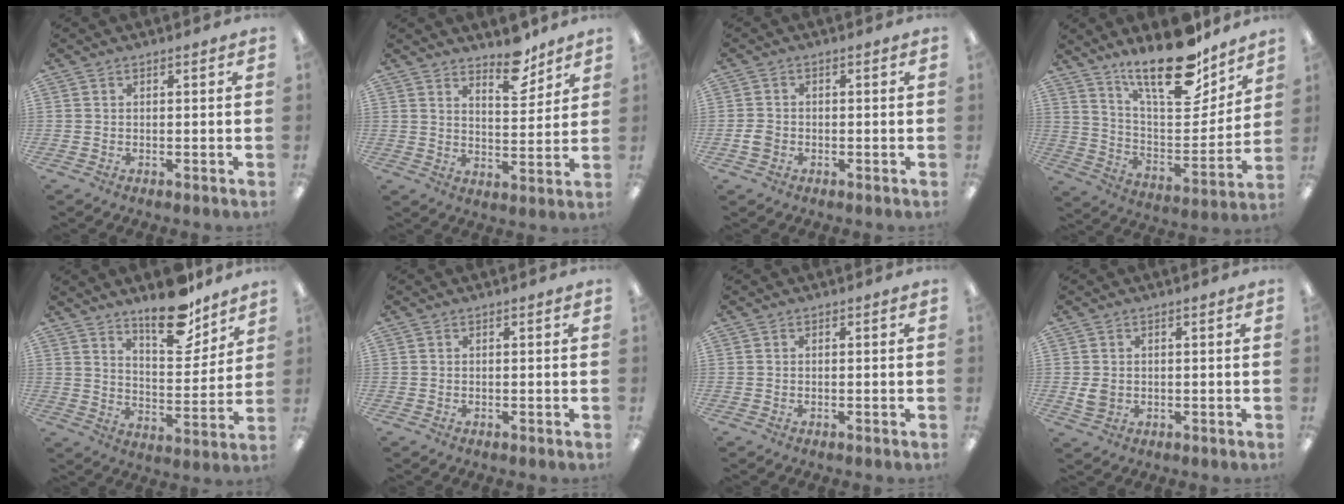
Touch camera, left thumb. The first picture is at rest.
{"total": 8.8, "force": [7.1, 3.3, 4.0], "torque": [-0.034, -0.052, 0.119]}
{"total": 2.5, "force": [-0.7, 2.0, 1.4], "torque": [-0.024, 0.006, -0.012]}
{"total": 21.2, "force": [16.2, 6.9, 11.8], "torque": [-0.188, -0.113, 0.275]}
{"total": 15.1, "force": [11.9, 5.7, 7.4], "torque": [-0.093, -0.082, 0.206]}
{"total": 0.0}
{"total": 0.0}
{"total": 3.2, "force": [0.4, 2.5, 2.0], "torque": [-0.022, -0.001, 0.004]}